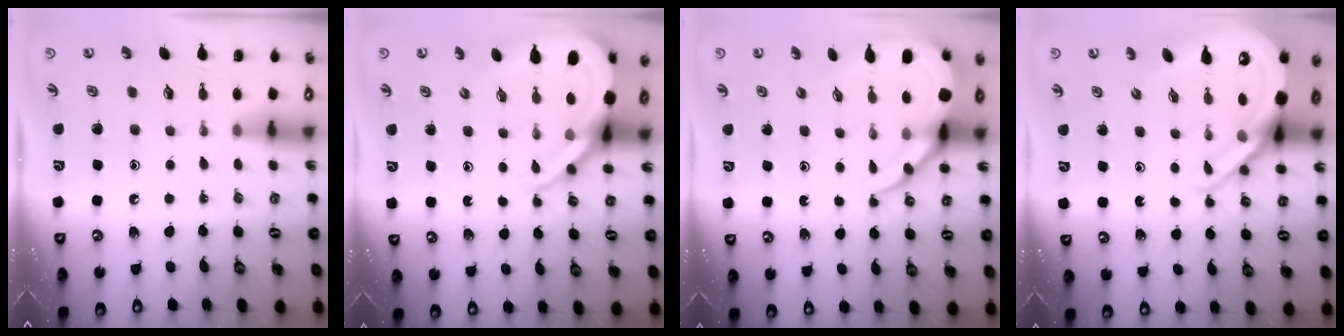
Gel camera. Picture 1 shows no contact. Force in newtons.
{"total": 10.8, "press": 10.7, "slide": 1.2}
{"total": 9.8, "press": 9.8, "slide": 1.1}
{"total": 12.0, "press": 11.9, "slide": 1.3}